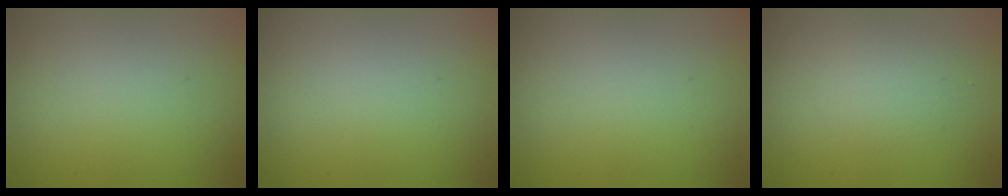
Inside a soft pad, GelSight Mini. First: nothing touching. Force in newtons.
{"total": 0.0}
{"total": 0.0}
{"total": 1.7, "press": 1.7, "slide": 0.1}